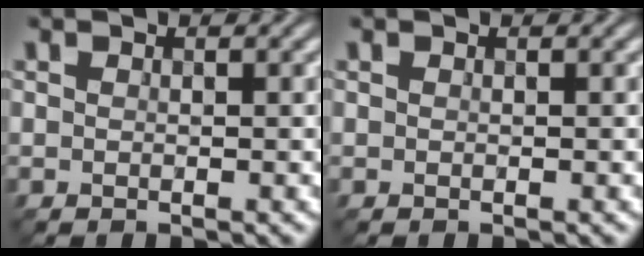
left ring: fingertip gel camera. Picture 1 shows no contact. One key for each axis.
{"total": 0.0}